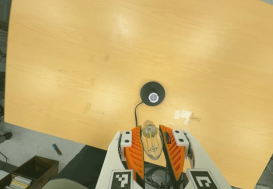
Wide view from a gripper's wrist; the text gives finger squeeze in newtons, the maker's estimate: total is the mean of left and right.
{"total": 19.7, "left": 21.5, "right": 17.9}